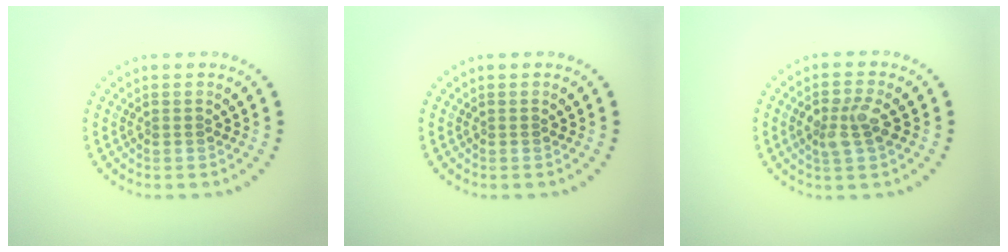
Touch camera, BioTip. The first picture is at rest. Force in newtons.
{"total": 0.0}
{"total": 2.8, "press": 2.7, "slide": 0.6}